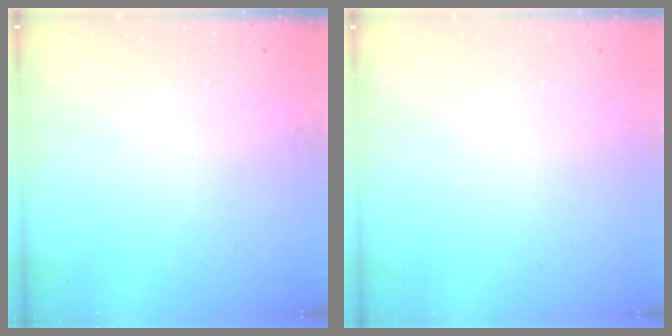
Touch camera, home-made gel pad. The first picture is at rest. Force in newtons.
{"total": 1.5, "press": 1.5, "slide": 0.1}